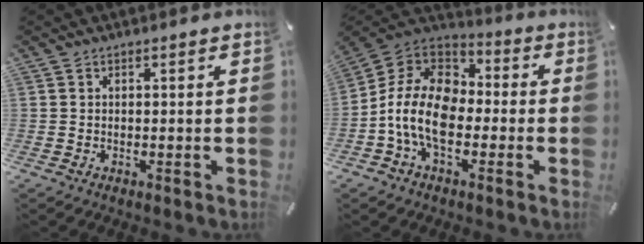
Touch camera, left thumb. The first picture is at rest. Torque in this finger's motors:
{"motor_torque": [1.61, 1.82, 1.57, 1.20, 0.27]}